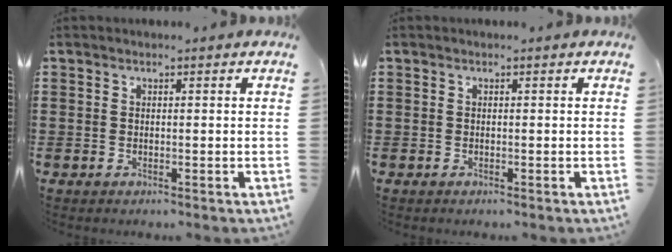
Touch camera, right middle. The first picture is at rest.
{"total": 0.0}